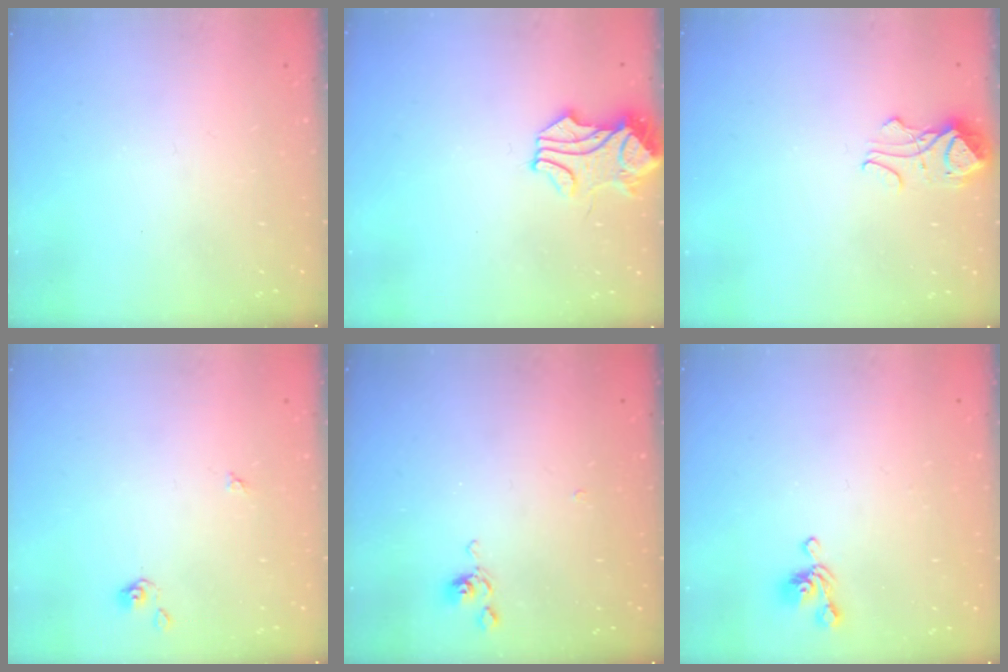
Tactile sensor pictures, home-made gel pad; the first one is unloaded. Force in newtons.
{"total": 1.4, "press": 1.4, "slide": 0.3}
{"total": 2.9, "press": 2.9, "slide": 0.4}
{"total": 2.9, "press": 2.9, "slide": 0.4}
{"total": 2.9, "press": 2.9, "slide": 0.4}
{"total": 4.8, "press": 4.8, "slide": 0.2}